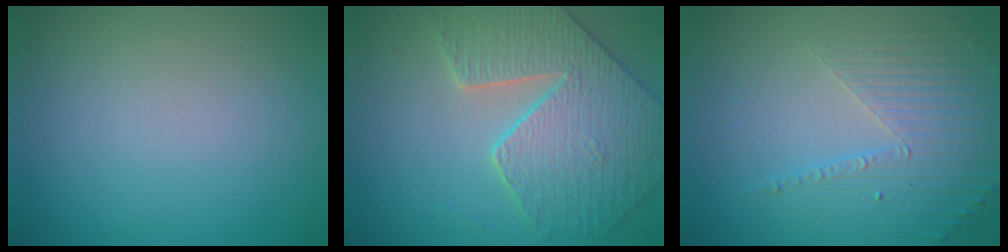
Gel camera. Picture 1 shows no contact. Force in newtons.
{"total": 5.3, "press": 5.0, "slide": 1.8}
{"total": 4.8, "press": 3.2, "slide": 3.6}